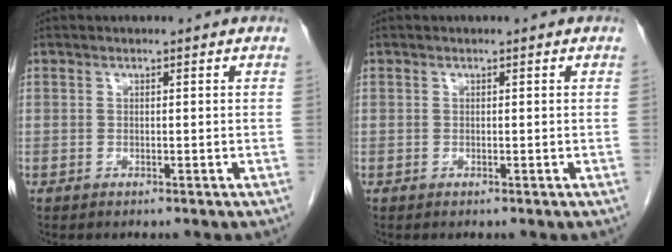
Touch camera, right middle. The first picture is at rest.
{"total": 0.0}